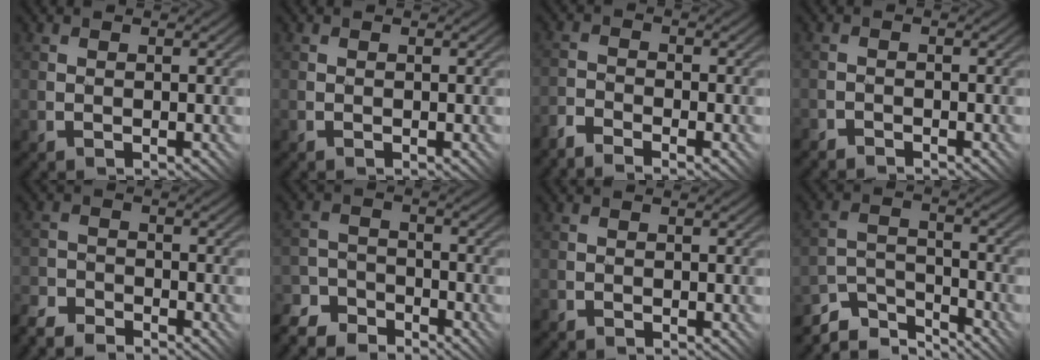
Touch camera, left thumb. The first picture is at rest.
{"total": 0.0}
{"total": 3.5, "force": [-3.2, 0.7, 1.3], "torque": [-0.025, 0.001, -0.069]}
{"total": 1.5, "force": [-1.4, -0.1, -0.3], "torque": [0.008, 0.010, -0.030]}
{"total": 5.3, "force": [-4.9, 1.4, 1.3], "torque": [-0.023, -0.003, -0.101]}
{"total": 7.7, "force": [-6.9, 2.8, 1.6], "torque": [-0.031, -0.002, -0.125]}
{"total": 0.7, "force": [-0.6, -0.2, -0.3], "torque": [0.009, 0.004, -0.013]}
{"total": 7.2, "force": [-6.5, 2.0, 2.4], "torque": [-0.046, 0.002, -0.126]}